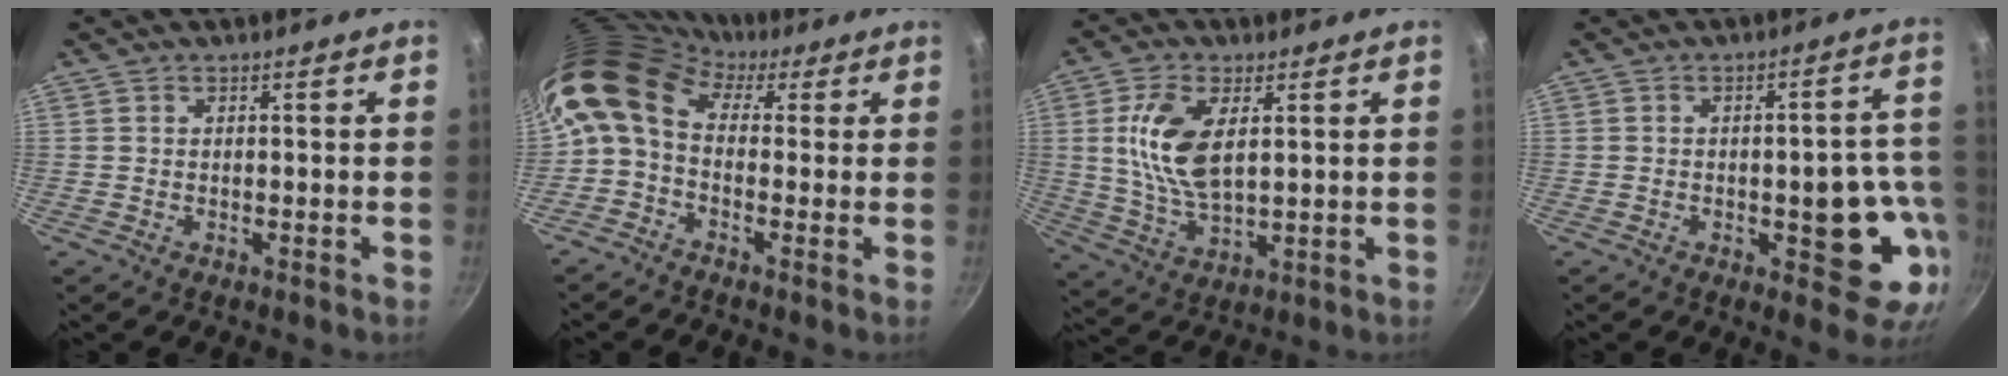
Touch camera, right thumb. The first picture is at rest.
{"total": 11.9, "force": [2.2, 8.7, 7.9], "torque": [-0.153, 0.030, 0.015]}
{"total": 11.8, "force": [2.7, 6.0, 9.7], "torque": [-0.189, -0.011, 0.059]}
{"total": 13.2, "force": [-3.6, 5.6, 11.4], "torque": [-0.085, 0.022, -0.046]}